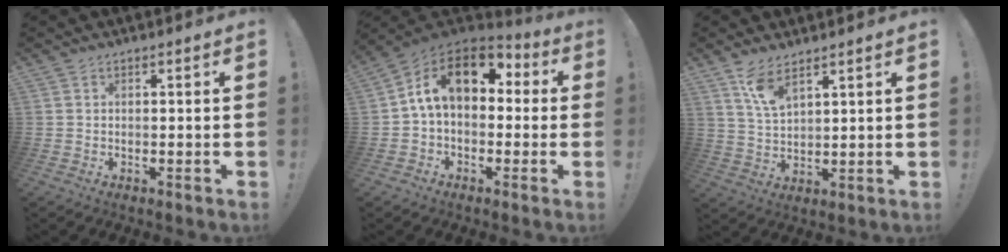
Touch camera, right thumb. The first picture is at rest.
{"total": 15.6, "force": [4.5, 9.5, 11.6], "torque": [-0.187, -0.002, 0.079]}
{"total": 7.5, "force": [5.3, 2.6, 4.6], "torque": [-0.082, -0.029, 0.096]}